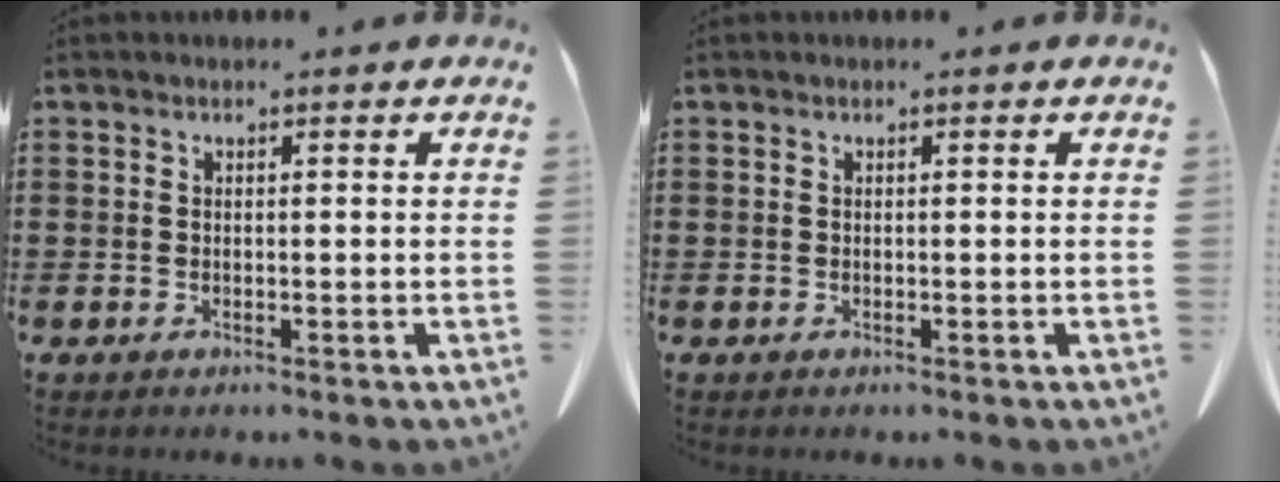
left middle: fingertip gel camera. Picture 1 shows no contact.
{"total": 0.0}